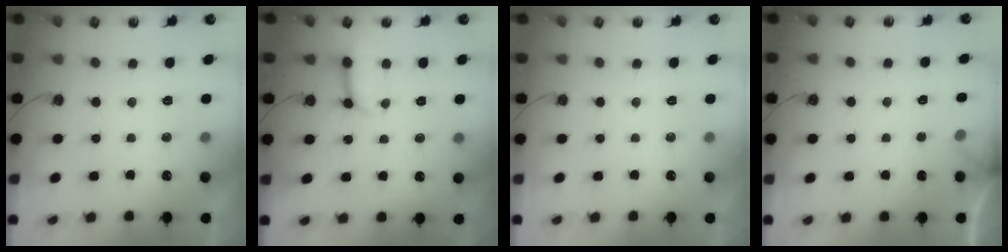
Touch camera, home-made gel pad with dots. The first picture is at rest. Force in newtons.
{"total": 8.4, "press": 8.3, "slide": 0.9}
{"total": 0.0}
{"total": 4.0, "press": 4.0, "slide": 0.3}